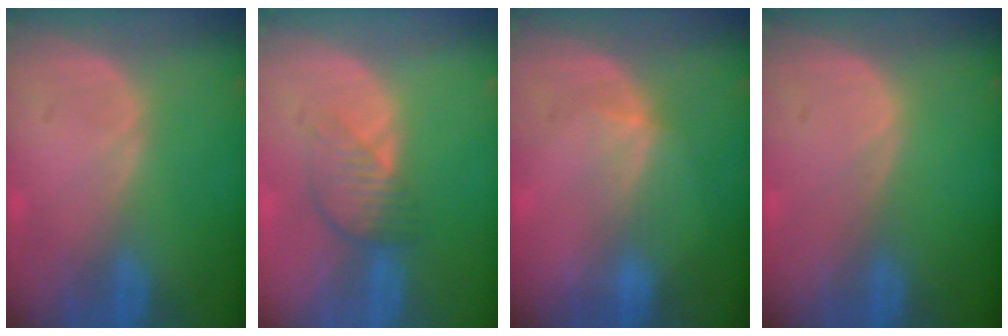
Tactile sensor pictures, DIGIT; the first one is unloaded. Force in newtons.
{"total": 4.2, "press": 3.7, "slide": 1.9}
{"total": 2.7, "press": 2.4, "slide": 1.2}
{"total": 0.0}